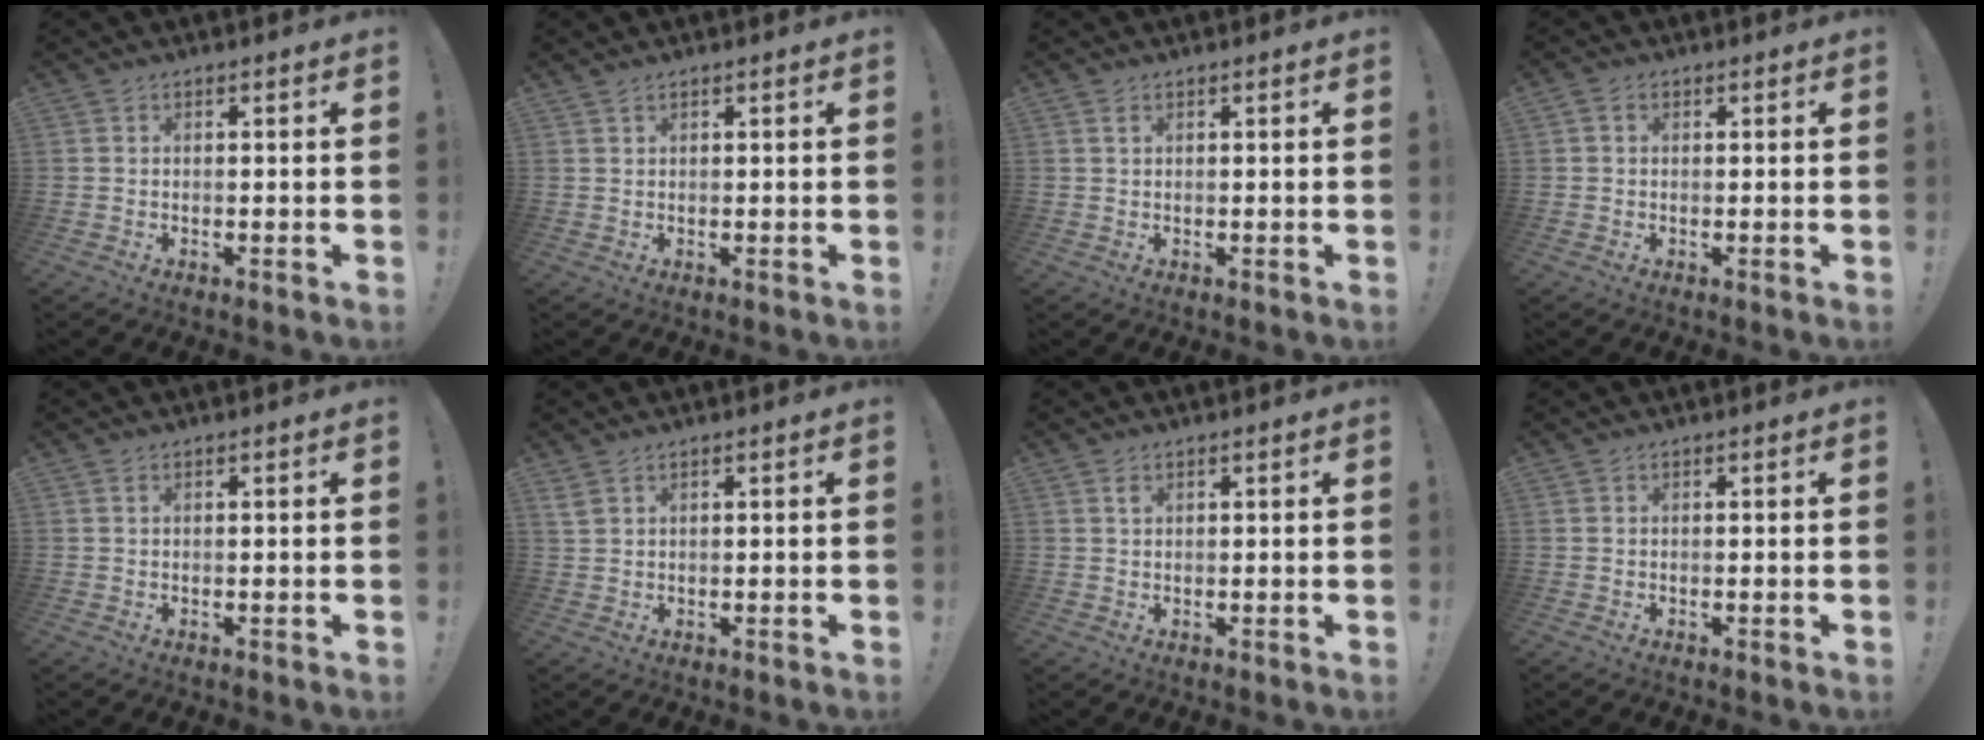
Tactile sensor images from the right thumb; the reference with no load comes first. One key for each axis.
{"total": 1.0, "fx": 0.8, "fy": 0.2, "fz": 0.4, "tx": -0.009, "ty": 0.000, "tz": 0.016}
{"total": 1.2, "fx": 0.6, "fy": 0.4, "fz": 0.9, "tx": -0.013, "ty": 0.000, "tz": 0.010}
{"total": 1.3, "fx": 0.3, "fy": 1.0, "fz": 0.7, "tx": -0.020, "ty": 0.006, "tz": 0.006}
{"total": 0.5, "fx": 0.3, "fy": 0.2, "fz": 0.4, "tx": -0.011, "ty": 0.002, "tz": 0.006}
{"total": 2.4, "fx": 1.4, "fy": 1.0, "fz": 1.6, "tx": -0.035, "ty": -0.002, "tz": 0.029}
{"total": 1.1, "fx": 0.6, "fy": 0.7, "fz": 0.6, "tx": 0.001, "ty": -0.005, "tz": 0.009}
{"total": 0.0}